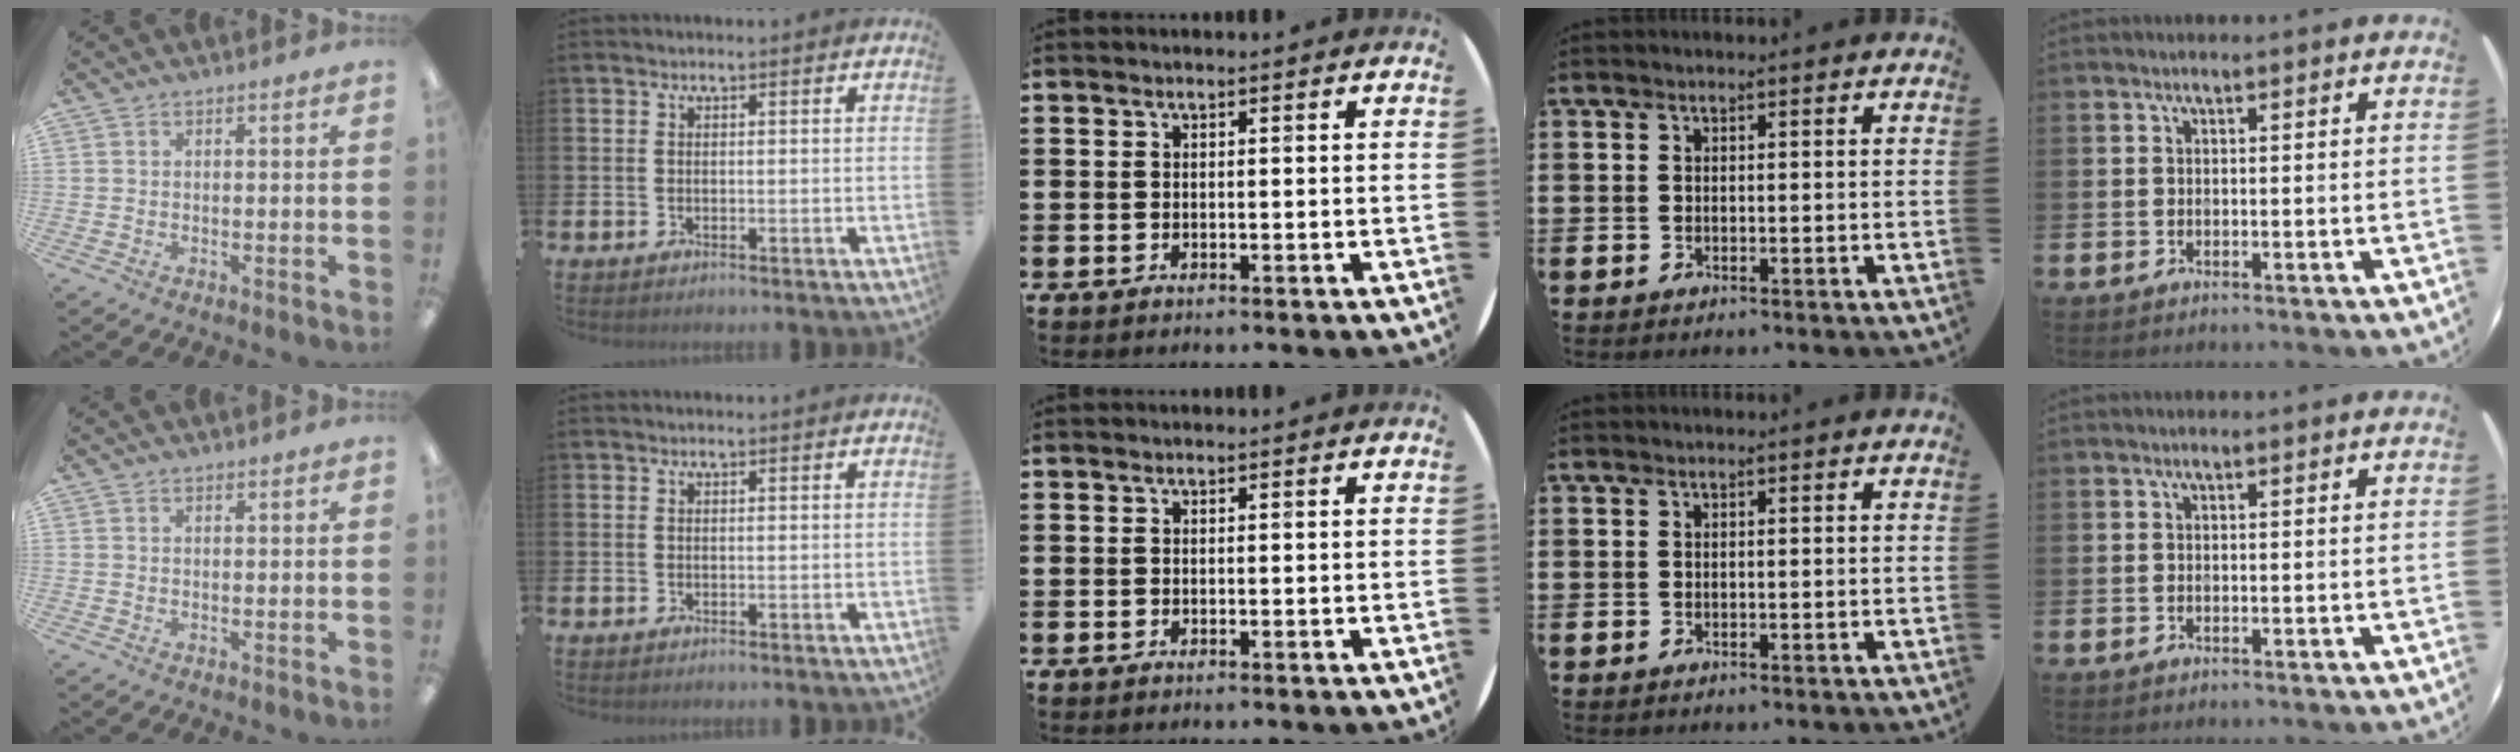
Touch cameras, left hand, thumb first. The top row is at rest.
{"thumb": {"total": 0.6, "force": [0.5, 0.2, 0.1], "torque": [-0.002, 0.001, 0.010]}}